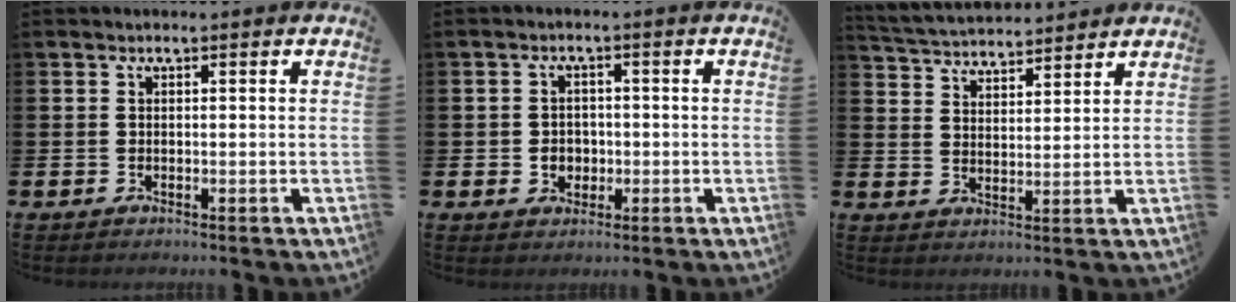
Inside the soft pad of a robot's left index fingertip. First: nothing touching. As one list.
[{"total": 2.6, "force": [-0.4, 2.4, 0.9], "torque": [-0.003, -0.001, -0.018]}, {"total": 4.2, "force": [4.2, 0.7, -0.2], "torque": [-0.016, -0.027, 0.073]}]